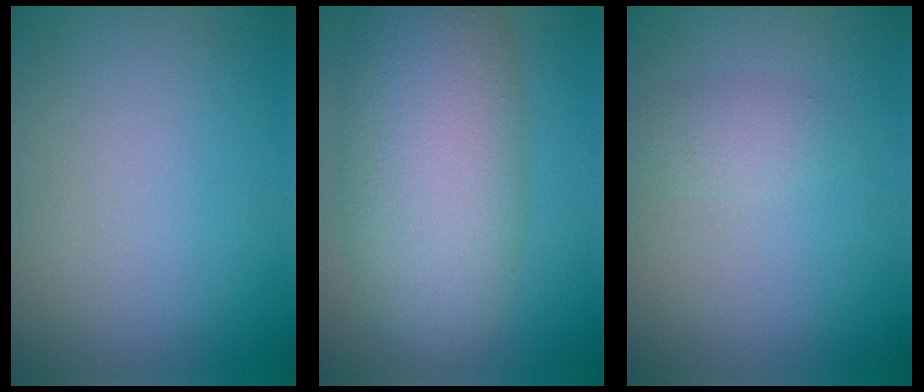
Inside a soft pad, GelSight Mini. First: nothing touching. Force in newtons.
{"total": 10.1, "press": 10.1, "slide": 0.3}
{"total": 1.5, "press": 1.5, "slide": 0.0}